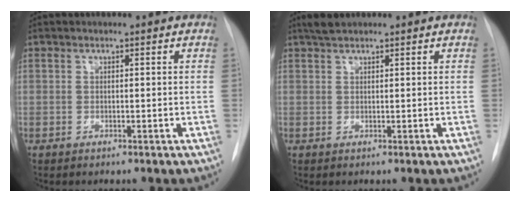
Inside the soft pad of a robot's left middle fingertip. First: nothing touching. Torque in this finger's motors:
{"motor_torque": [0.44, -0.42, -0.01, 0.00]}